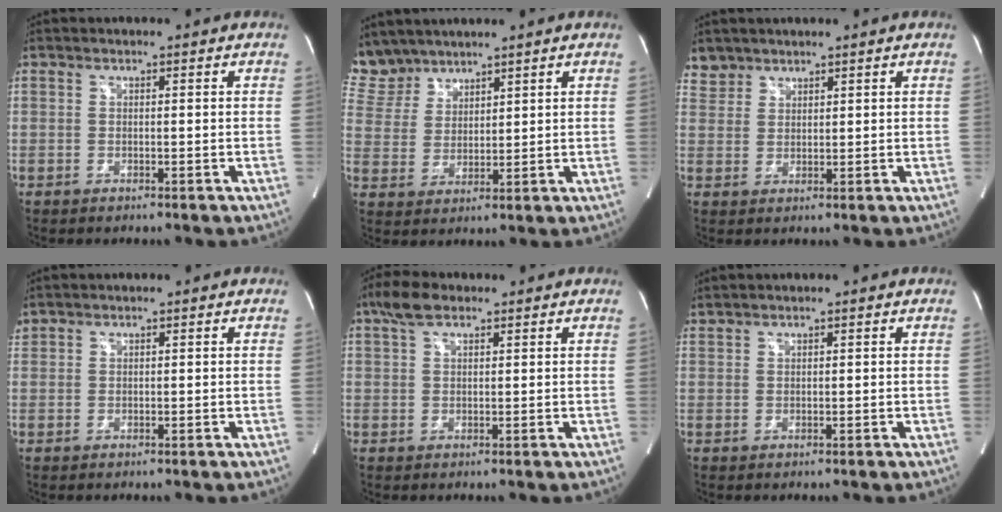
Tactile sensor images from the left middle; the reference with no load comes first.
{"total": 6.6, "force": [6.1, 2.5, 0.1], "torque": [-0.012, 0.008, 0.139]}
{"total": 3.3, "force": [2.8, 1.7, -0.4], "torque": [0.015, 0.008, 0.055]}
{"total": 1.0, "force": [1.0, 0.2, 0.1], "torque": [-0.012, 0.011, 0.024]}
{"total": 4.4, "force": [3.0, 1.9, 2.7], "torque": [-0.065, 0.017, 0.060]}
{"total": 1.5, "force": [1.4, -0.1, 0.4], "torque": [-0.015, 0.015, 0.036]}